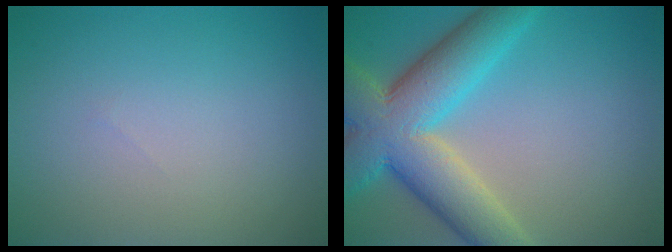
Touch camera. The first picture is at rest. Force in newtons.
{"total": 10.3, "press": 10.3, "slide": 0.6}